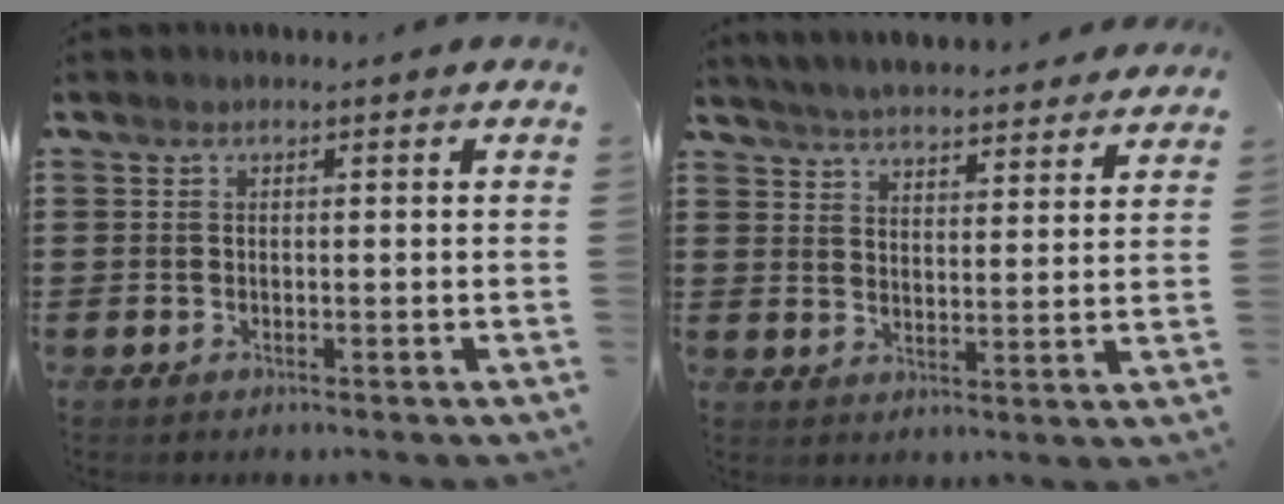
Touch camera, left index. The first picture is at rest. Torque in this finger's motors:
{"motor_torque": [1.63, -0.50, 1.00, 0.21]}